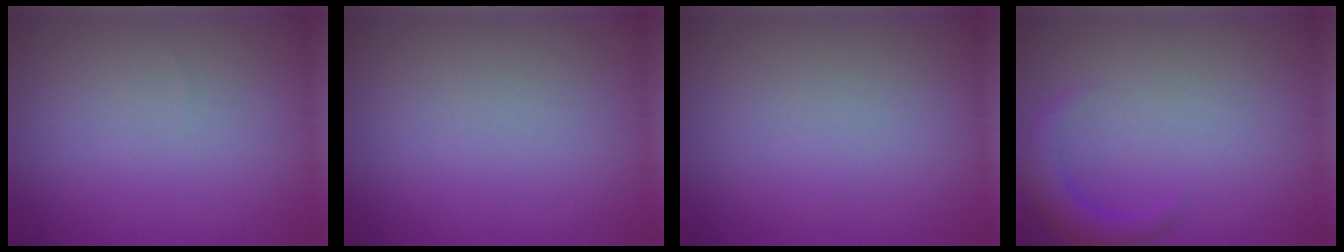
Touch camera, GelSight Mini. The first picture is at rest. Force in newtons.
{"total": 0.0}
{"total": 0.0}
{"total": 2.4, "press": 2.4, "slide": 0.2}